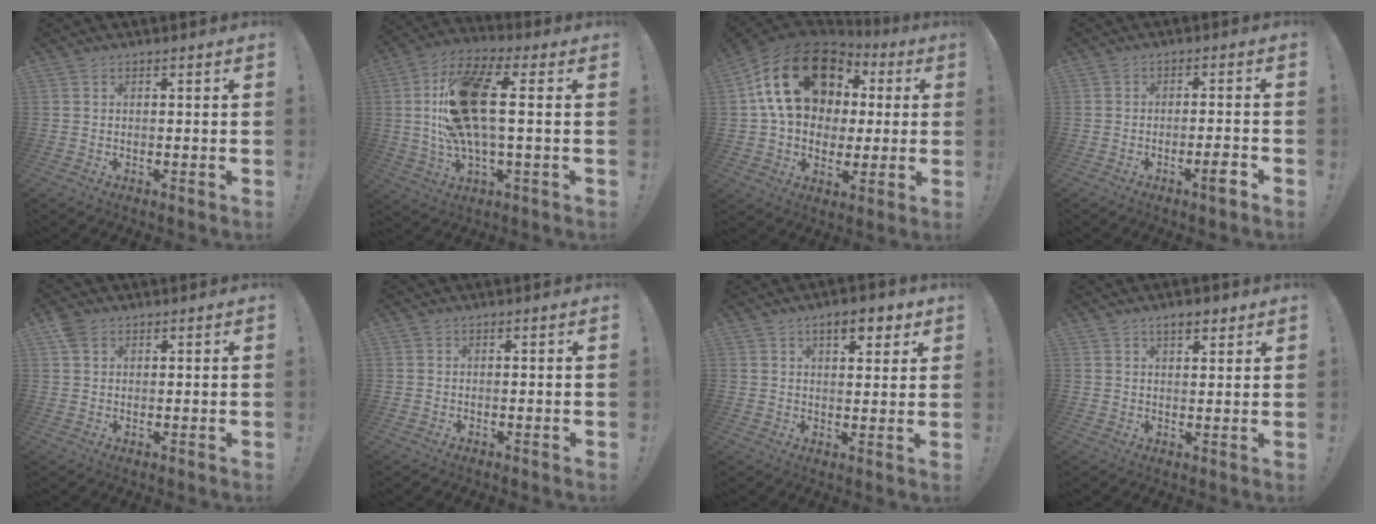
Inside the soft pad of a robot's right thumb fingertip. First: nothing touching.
{"total": 21.1, "force": [2.3, 8.7, 19.1], "torque": [-0.344, 0.000, 0.038]}
{"total": 23.1, "force": [6.7, 16.8, 14.4], "torque": [-0.236, -0.013, 0.135]}
{"total": 4.5, "force": [-2.6, 0.5, 3.7], "torque": [-0.053, 0.008, -0.042]}
{"total": 3.4, "force": [1.9, 2.2, 1.7], "torque": [-0.030, -0.003, 0.039]}
{"total": 0.0}
{"total": 6.7, "force": [4.0, 2.8, 4.6], "torque": [-0.051, -0.016, 0.063]}
{"total": 4.3, "force": [3.0, 1.7, 2.5], "torque": [-0.025, -0.015, 0.048]}